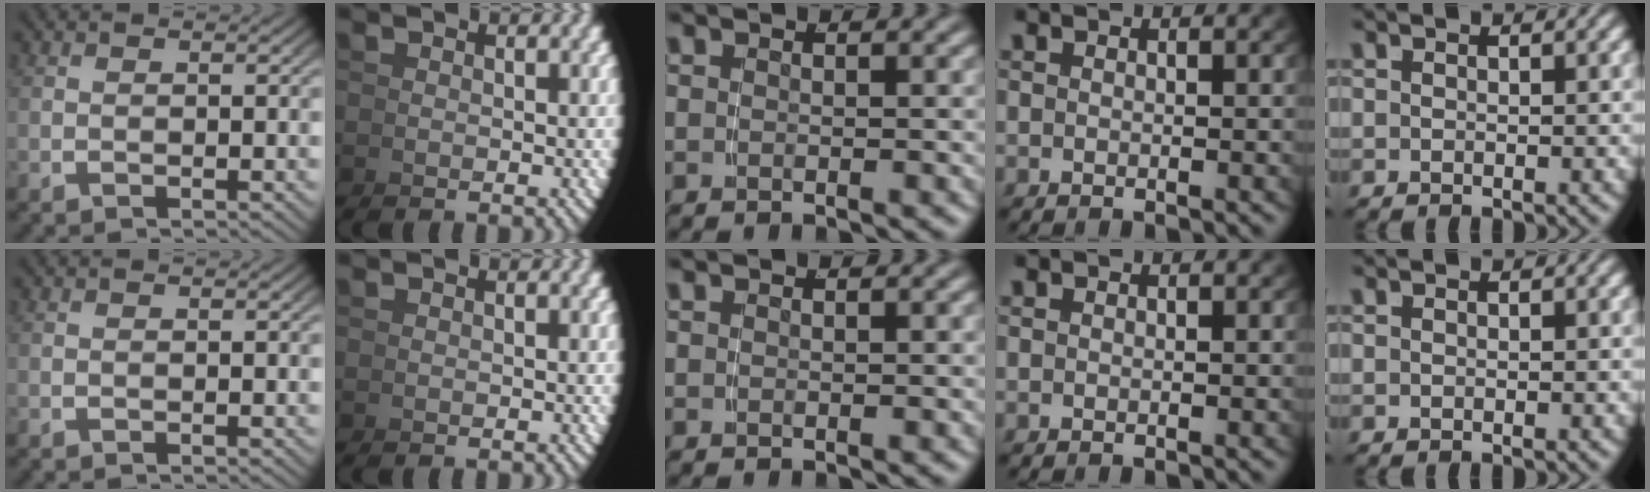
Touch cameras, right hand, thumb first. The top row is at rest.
{}